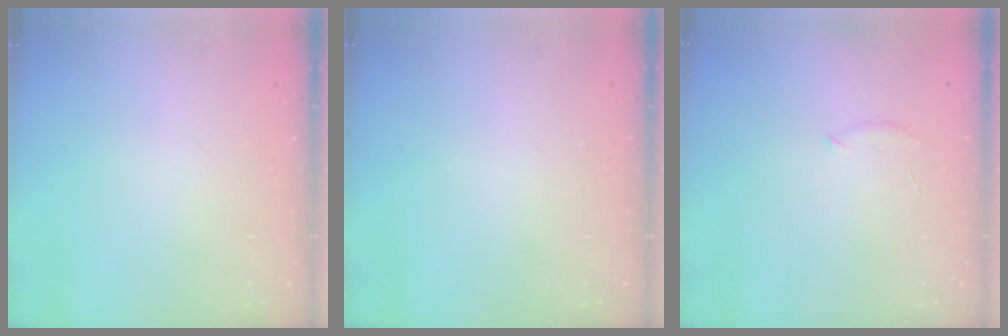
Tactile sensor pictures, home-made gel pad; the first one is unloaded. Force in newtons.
{"total": 0.0}
{"total": 5.5, "press": 5.2, "slide": 1.5}